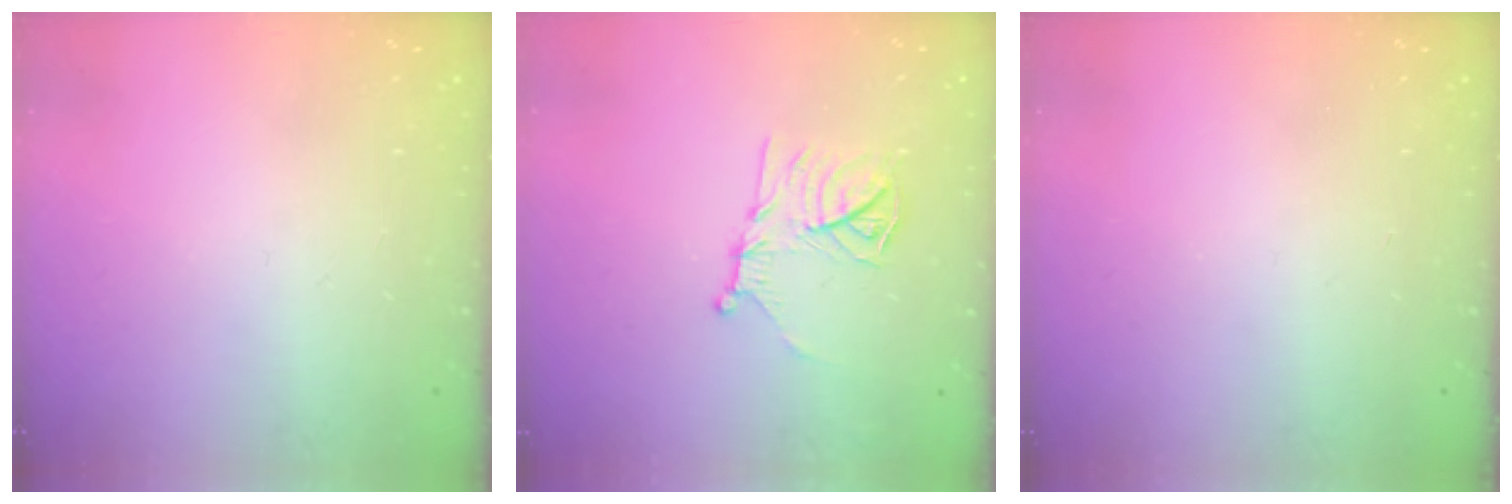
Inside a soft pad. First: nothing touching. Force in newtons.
{"total": 11.7, "press": 11.7, "slide": 0.4}
{"total": 0.0}